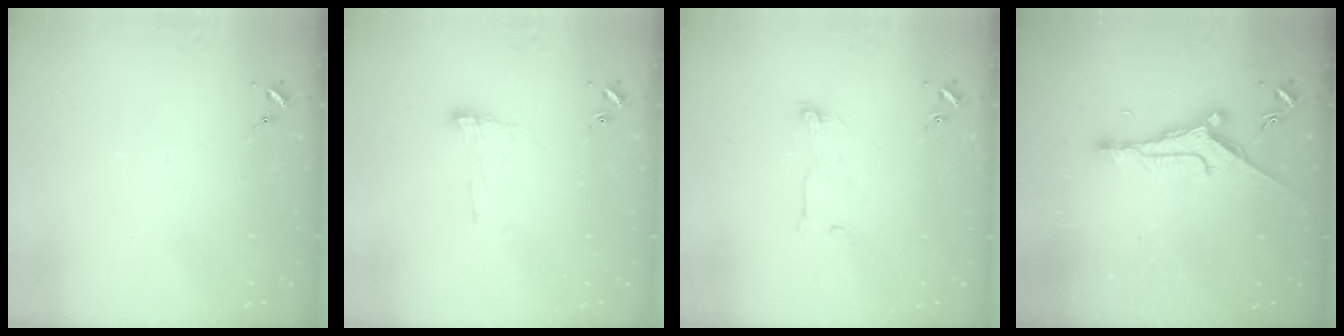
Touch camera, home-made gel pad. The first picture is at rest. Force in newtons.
{"total": 5.3, "press": 5.2, "slide": 0.5}
{"total": 4.9, "press": 4.8, "slide": 0.4}
{"total": 11.4, "press": 11.3, "slide": 1.0}